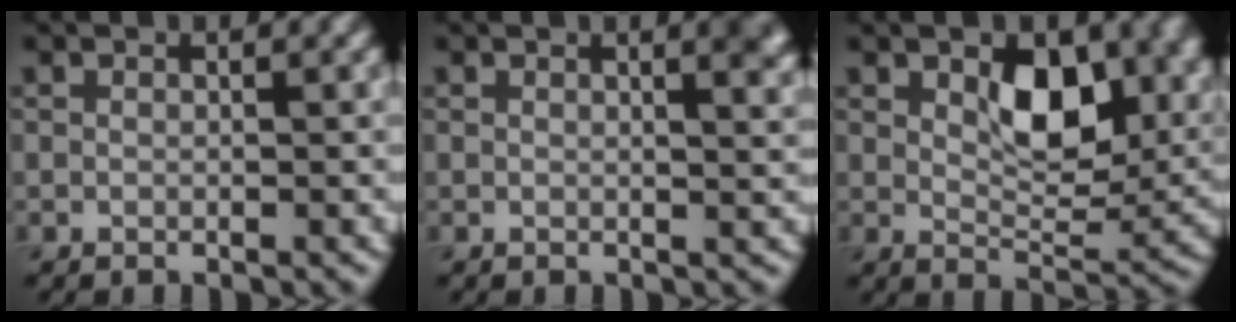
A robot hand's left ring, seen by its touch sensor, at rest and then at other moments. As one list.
[{"total": 3.0, "force": [1.5, 1.2, 2.3], "torque": [-0.008, 0.005, 0.016]}, {"total": 8.6, "force": [2.8, 4.8, 6.7], "torque": [-0.098, -0.011, 0.046]}]